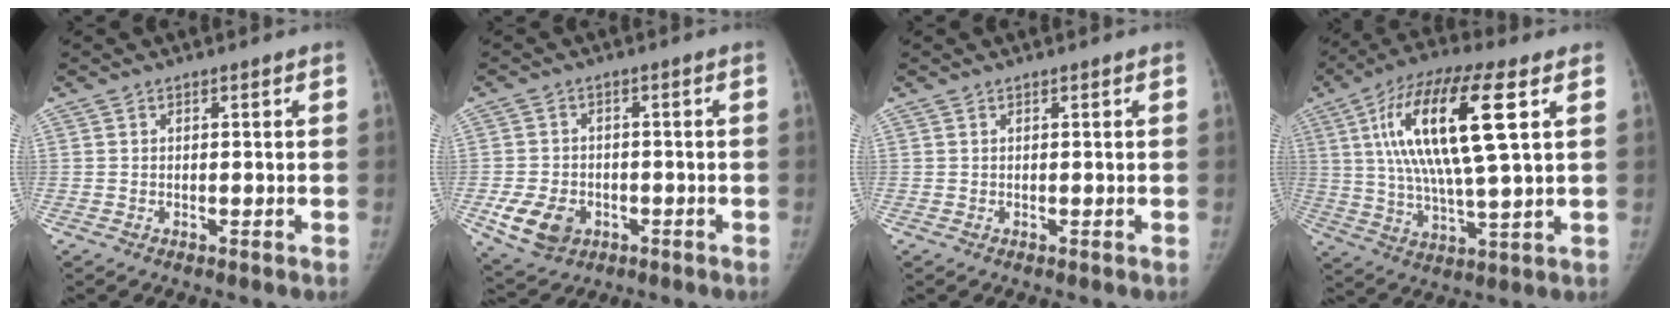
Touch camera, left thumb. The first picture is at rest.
{"total": 7.9, "force": [-2.7, 6.1, 4.3], "torque": [-0.068, 0.007, -0.036]}
{"total": 0.0}
{"total": 20.2, "force": [5.8, 4.9, 18.8], "torque": [-0.367, 0.000, 0.097]}